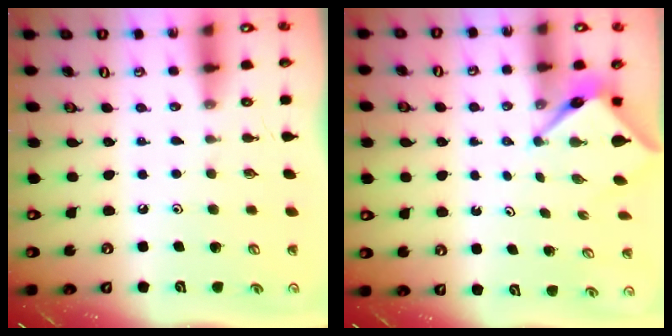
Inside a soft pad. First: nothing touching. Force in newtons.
{"total": 3.9, "press": 3.9, "slide": 0.2}